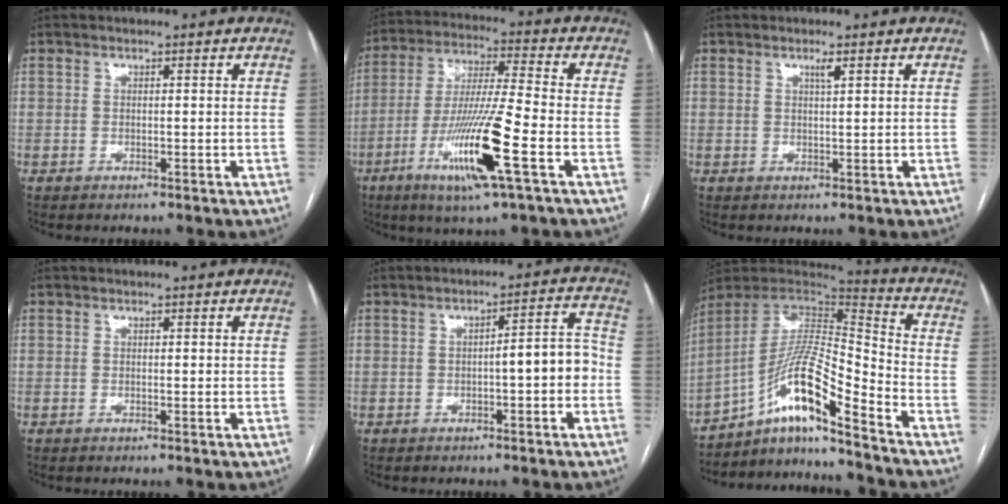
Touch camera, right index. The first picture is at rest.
{"total": 15.0, "force": [-5.9, 0.0, 13.8], "torque": [-0.275, -0.021, -0.110]}
{"total": 1.3, "force": [0.7, -0.1, 1.1], "torque": [-0.020, -0.002, 0.013]}
{"total": 0.0}
{"total": 5.6, "force": [-1.3, 1.1, 5.4], "torque": [-0.068, 0.026, -0.018]}
{"total": 15.0, "force": [-9.7, 0.8, 11.4], "torque": [-0.214, 0.017, -0.168]}